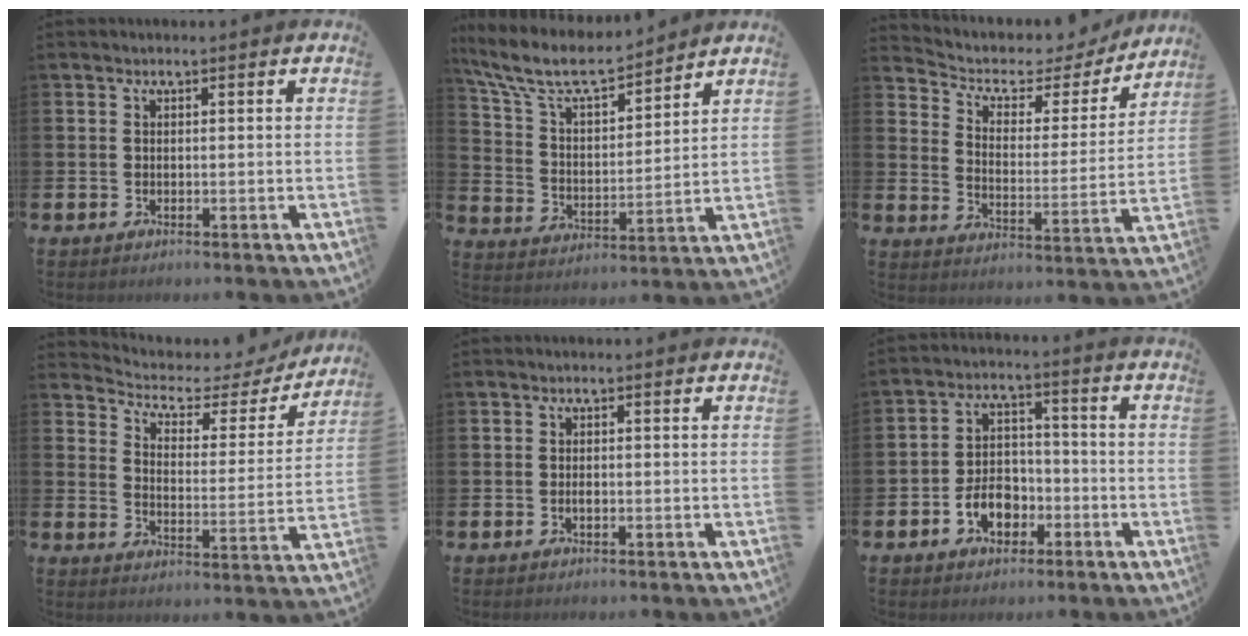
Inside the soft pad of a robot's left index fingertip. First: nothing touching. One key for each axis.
{"total": 9.0, "fx": 8.1, "fy": 2.1, "fz": 3.4, "tx": -0.107, "ty": -0.051, "tz": 0.142}
{"total": 4.4, "fx": 3.6, "fy": 2.3, "fz": 1.0, "tx": -0.044, "ty": -0.034, "tz": 0.051}
{"total": 4.0, "fx": 3.3, "fy": 2.0, "fz": 1.0, "tx": -0.049, "ty": -0.029, "tz": 0.046}
{"total": 0.8, "fx": -0.2, "fy": 0.4, "fz": 0.6, "tx": -0.012, "ty": 0.000, "tz": -0.005}
{"total": 5.7, "fx": -2.6, "fy": 4.1, "fz": 3.0, "tx": -0.045, "ty": 0.007, "tz": -0.051}